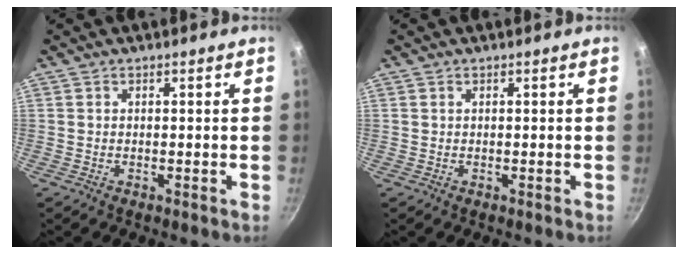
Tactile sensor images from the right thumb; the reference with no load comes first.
{"total": 0.0}